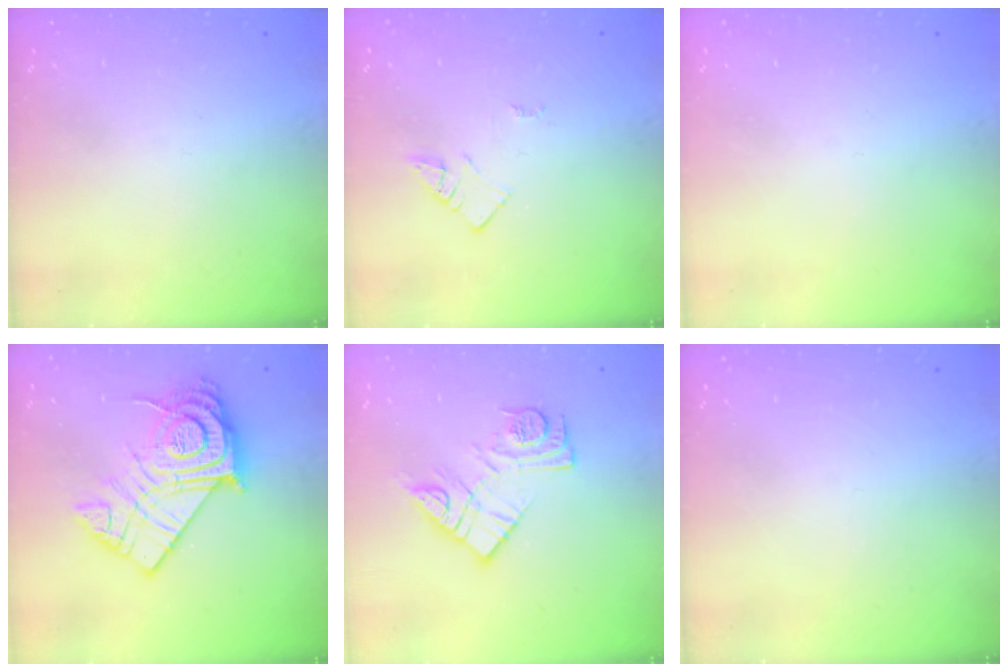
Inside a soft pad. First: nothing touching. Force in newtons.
{"total": 2.1, "press": 2.1, "slide": 0.3}
{"total": 0.0}
{"total": 20.8, "press": 20.7, "slide": 1.6}
{"total": 12.0, "press": 12.0, "slide": 0.9}
{"total": 0.0}